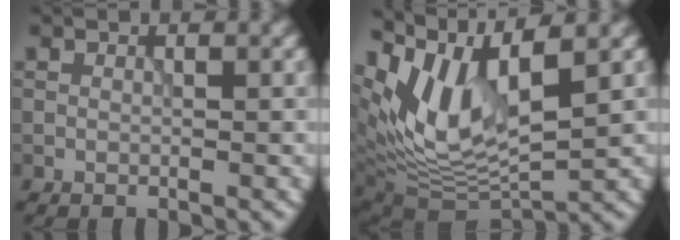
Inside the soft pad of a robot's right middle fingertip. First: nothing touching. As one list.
[{"total": 9.3, "force": [3.1, 3.8, 7.8], "torque": [-0.161, -0.005, 0.060]}]